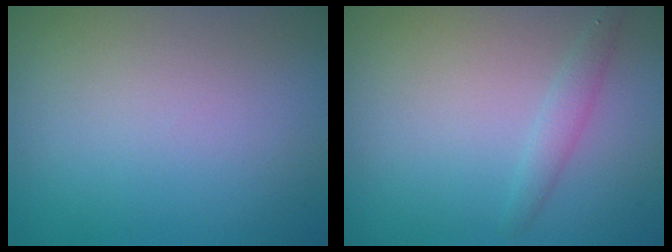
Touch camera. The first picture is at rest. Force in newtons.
{"total": 1.4, "press": 1.4, "slide": 0.1}